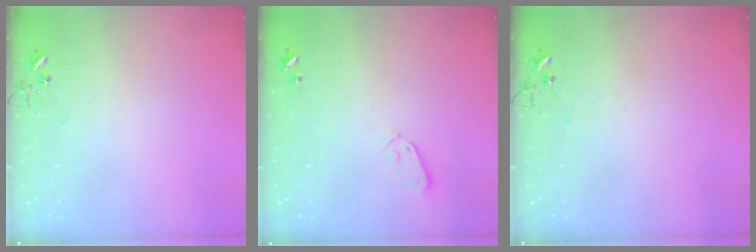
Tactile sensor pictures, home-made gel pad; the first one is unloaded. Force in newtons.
{"total": 4.1, "press": 4.0, "slide": 0.7}
{"total": 0.0}